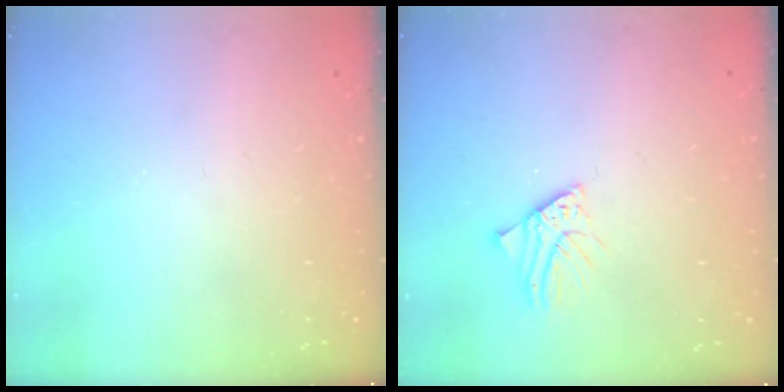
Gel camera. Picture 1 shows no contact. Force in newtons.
{"total": 2.6, "press": 2.6, "slide": 0.3}